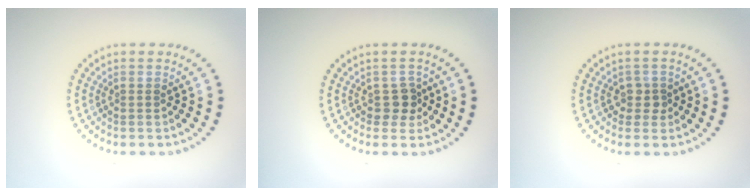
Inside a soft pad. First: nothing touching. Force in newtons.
{"total": 1.7, "press": 1.5, "slide": 1.0}
{"total": 1.4, "press": 1.2, "slide": 0.7}